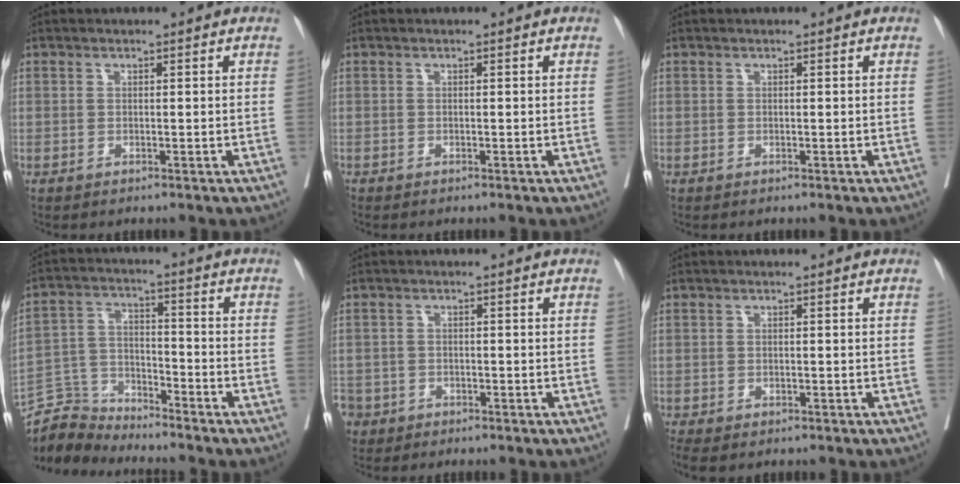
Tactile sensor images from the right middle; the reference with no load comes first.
{"total": 0.0}
{"total": 0.0}
{"total": 7.1, "force": [-6.9, 0.8, -1.4], "torque": [0.027, 0.017, -0.135]}
{"total": 6.2, "force": [-3.4, 5.0, 1.2], "torque": [-0.044, 0.003, -0.062]}
{"total": 3.7, "force": [-2.5, 2.0, 1.9], "torque": [-0.036, -0.010, -0.037]}